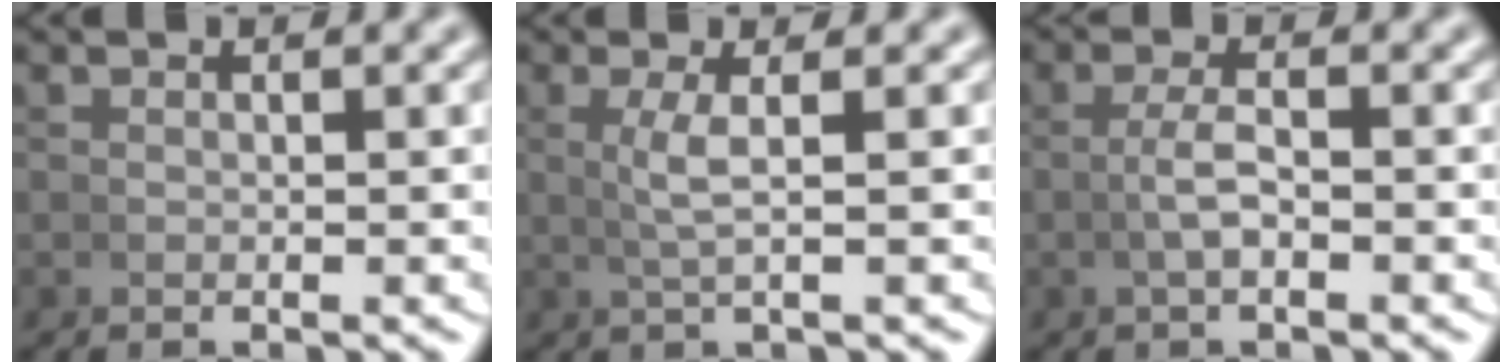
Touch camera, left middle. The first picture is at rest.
{"total": 2.1, "force": [0.4, -0.3, 2.0], "torque": [-0.045, 0.000, 0.012]}
{"total": 2.0, "force": [-0.4, 0.4, 1.9], "torque": [-0.042, 0.001, -0.006]}